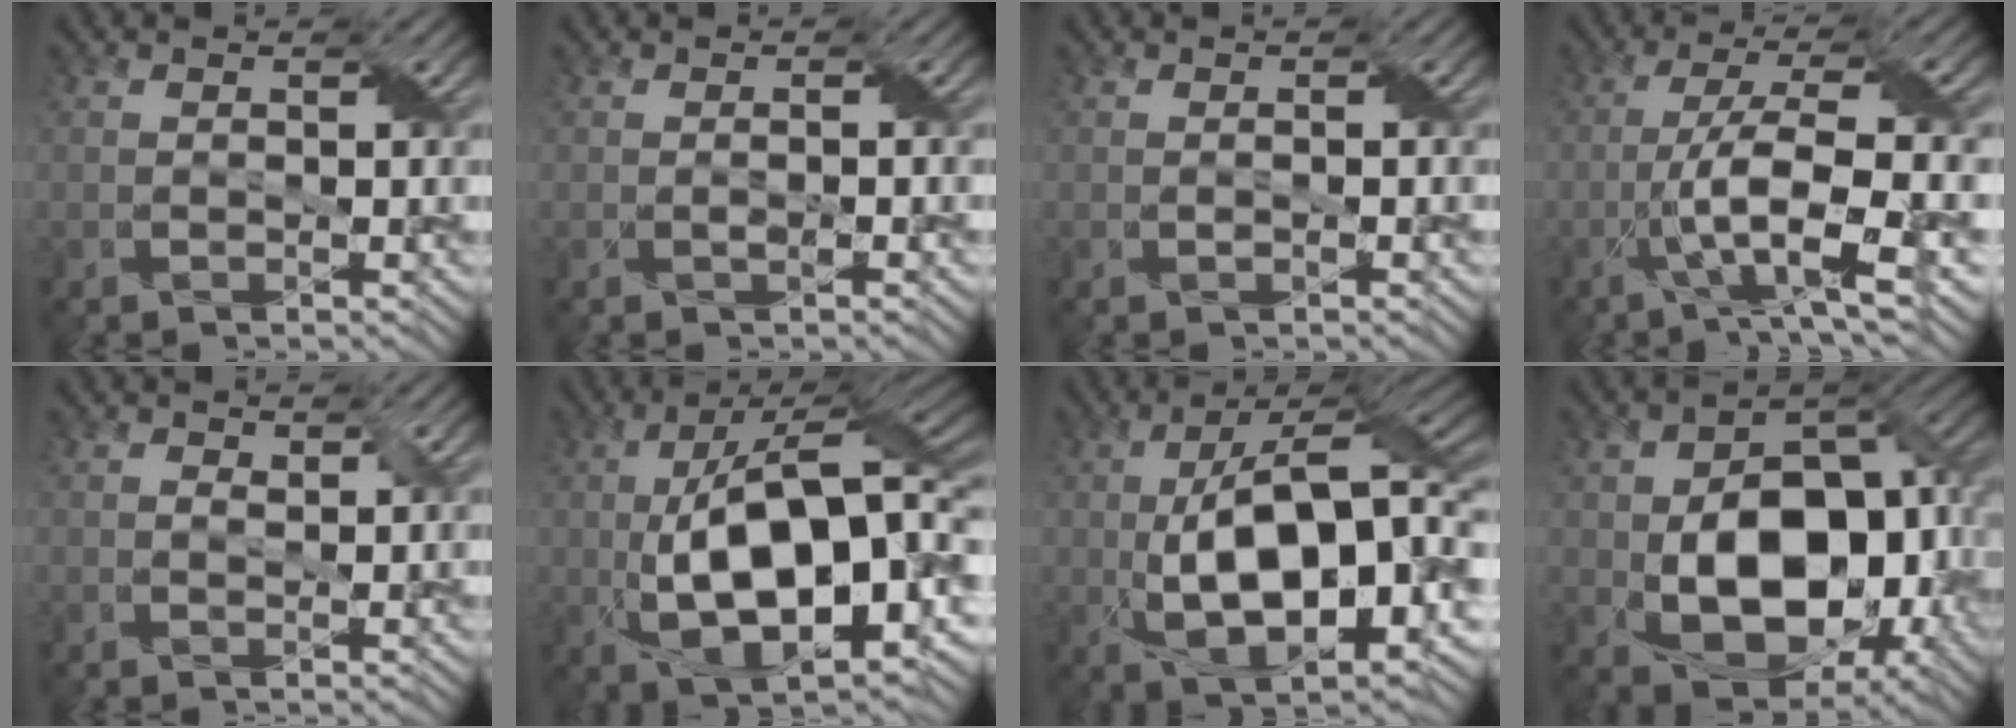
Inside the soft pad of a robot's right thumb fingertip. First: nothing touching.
{"total": 0.9, "force": [-0.2, 0.0, 0.8], "torque": [-0.018, 0.002, -0.001]}
{"total": 0.5, "force": [-0.1, -0.1, 0.5], "torque": [-0.012, 0.002, -0.001]}
{"total": 9.7, "force": [-2.6, 2.0, 9.1], "torque": [-0.170, 0.009, -0.047]}
{"total": 0.9, "force": [0.5, 0.4, 0.6], "torque": [-0.014, -0.002, 0.010]}
{"total": 19.0, "force": [-2.6, 8.4, 16.8], "torque": [-0.268, 0.007, -0.042]}
{"total": 17.1, "force": [-2.1, 7.8, 15.1], "torque": [-0.236, 0.006, -0.039]}
{"total": 15.5, "force": [-2.6, 10.2, 11.4], "torque": [-0.178, -0.013, -0.049]}